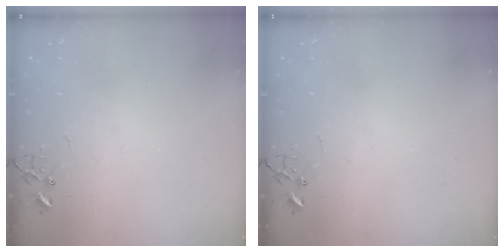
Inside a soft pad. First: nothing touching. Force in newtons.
{"total": 0.0}